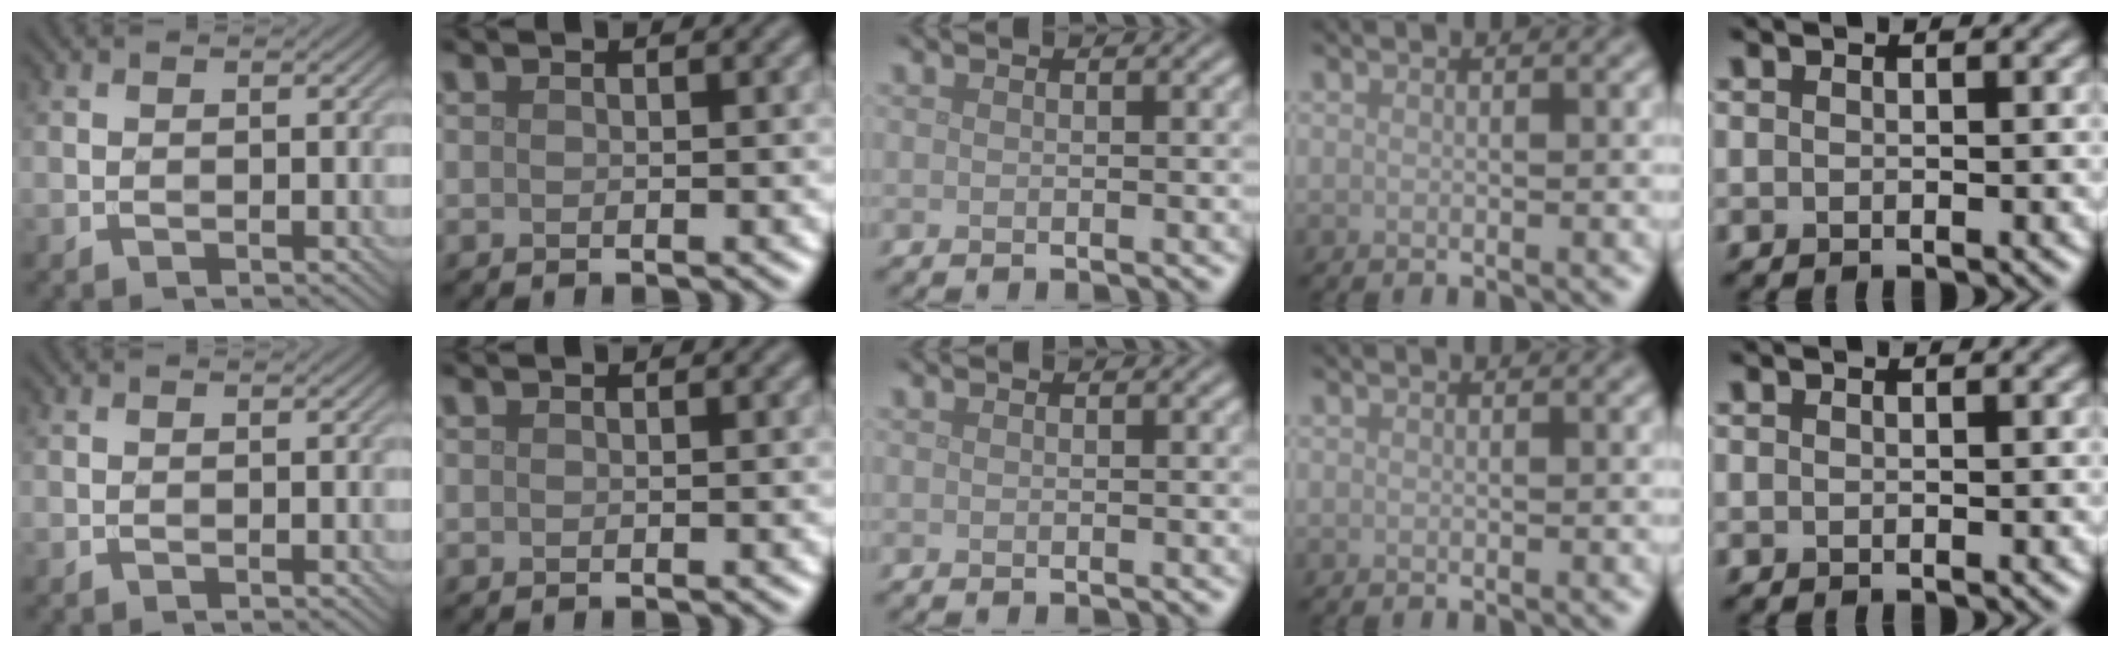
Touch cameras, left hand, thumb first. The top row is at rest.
{}